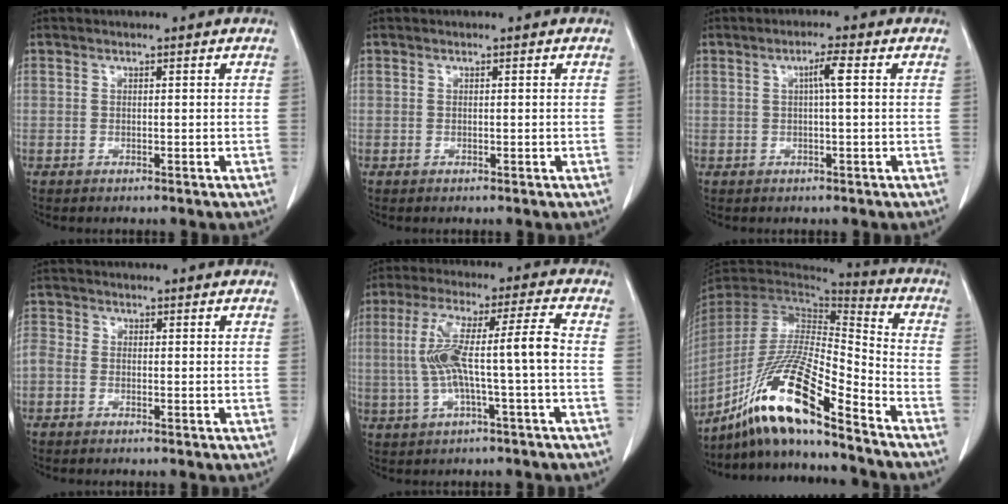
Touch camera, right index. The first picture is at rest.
{"total": 0.0}
{"total": 2.6, "force": [0.4, -0.2, 2.6], "torque": [-0.046, 0.003, 0.007]}
{"total": 2.6, "force": [-0.7, 1.9, 1.5], "torque": [-0.041, 0.011, -0.015]}
{"total": 10.5, "force": [-0.8, 0.2, 10.5], "torque": [-0.205, 0.032, -0.014]}
{"total": 18.6, "force": [-13.3, 0.8, 12.9], "torque": [-0.269, -0.023, -0.251]}